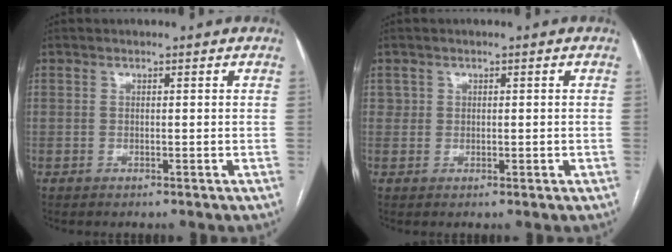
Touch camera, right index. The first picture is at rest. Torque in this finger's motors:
{"motor_torque": [-0.30, 0.66, 0.04, 0.02]}